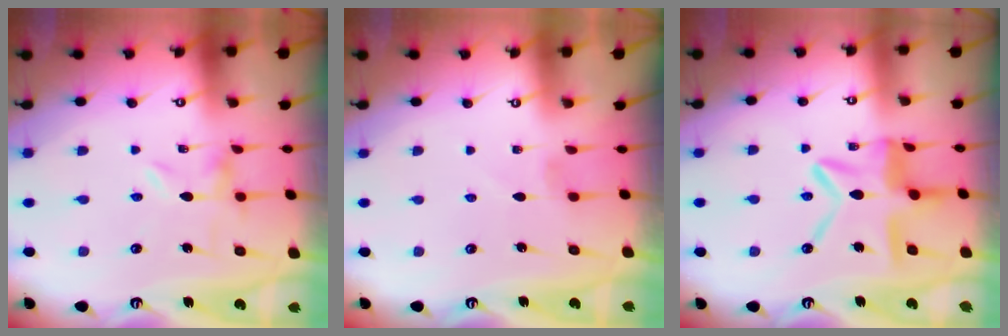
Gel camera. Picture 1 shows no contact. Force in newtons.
{"total": 0.0}
{"total": 12.3, "press": 12.3, "slide": 1.1}